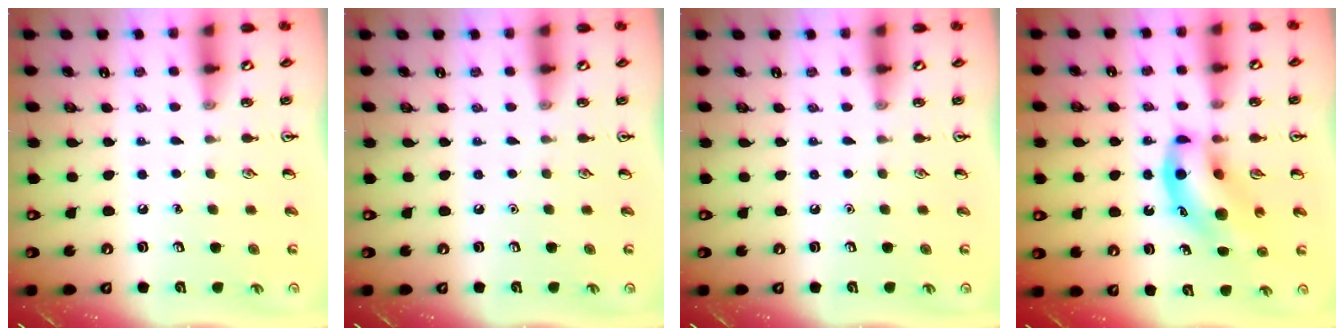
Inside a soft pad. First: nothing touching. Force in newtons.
{"total": 0.0}
{"total": 0.0}
{"total": 11.5, "press": 11.1, "slide": 3.1}